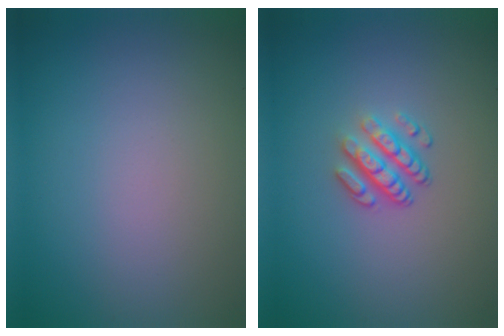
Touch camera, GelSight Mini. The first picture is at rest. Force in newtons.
{"total": 3.2, "press": 2.3, "slide": 2.2}